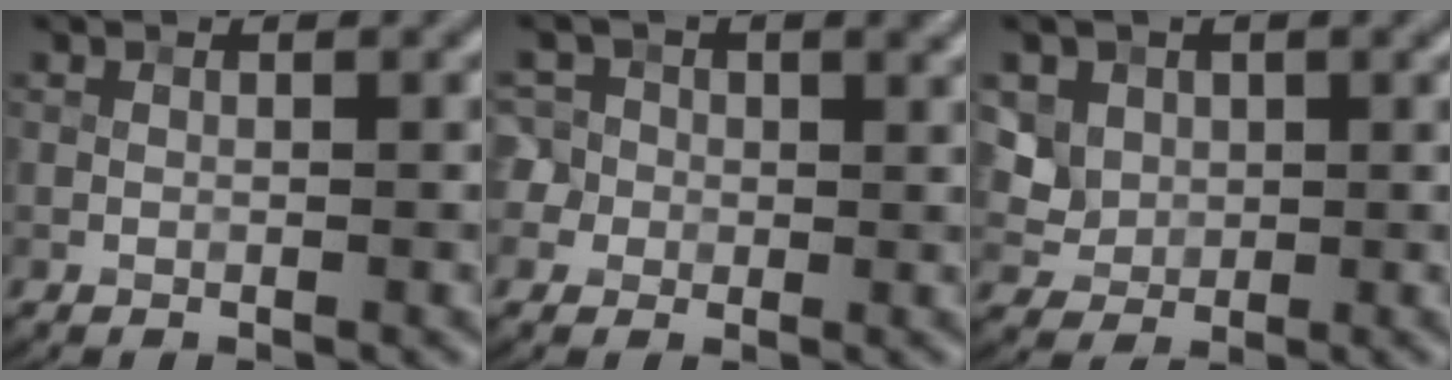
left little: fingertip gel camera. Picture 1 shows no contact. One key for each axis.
{"total": 5.2, "fx": 1.3, "fy": 4.6, "fz": 2.0, "tx": -0.024, "ty": 0.035, "tz": -0.007}
{"total": 5.8, "fx": 2.3, "fy": 4.7, "fz": 2.5, "tx": -0.058, "ty": 0.010, "tz": 0.033}